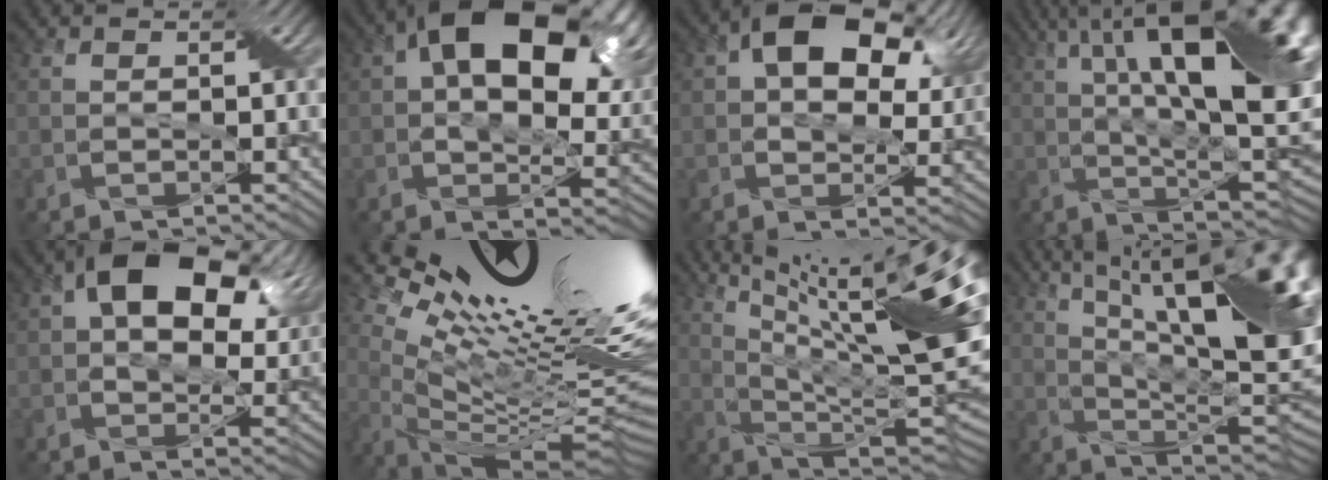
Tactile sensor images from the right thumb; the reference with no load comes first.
{"total": 19.3, "force": [6.5, 10.9, 14.5], "torque": [-0.222, 0.014, 0.105]}
{"total": 14.1, "force": [5.2, 8.3, 10.2], "torque": [-0.168, 0.007, 0.088]}
{"total": 22.1, "force": [6.5, 7.7, 19.7], "torque": [-0.267, 0.038, 0.091]}
{"total": 15.6, "force": [5.6, 9.0, 11.5], "torque": [-0.181, 0.007, 0.094]}
{"total": 19.0, "force": [9.1, 4.0, 16.2], "torque": [-0.251, 0.022, 0.151]}
{"total": 22.4, "force": [10.2, 5.7, 19.1], "torque": [-0.277, 0.041, 0.162]}
{"total": 22.5, "force": [8.6, 8.5, 18.9], "torque": [-0.255, 0.058, 0.139]}